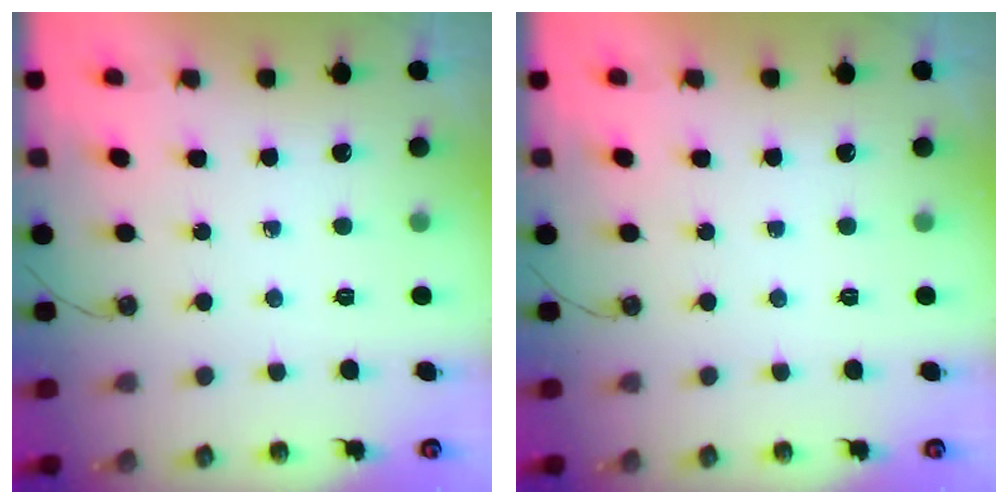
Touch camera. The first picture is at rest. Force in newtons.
{"total": 0.0}